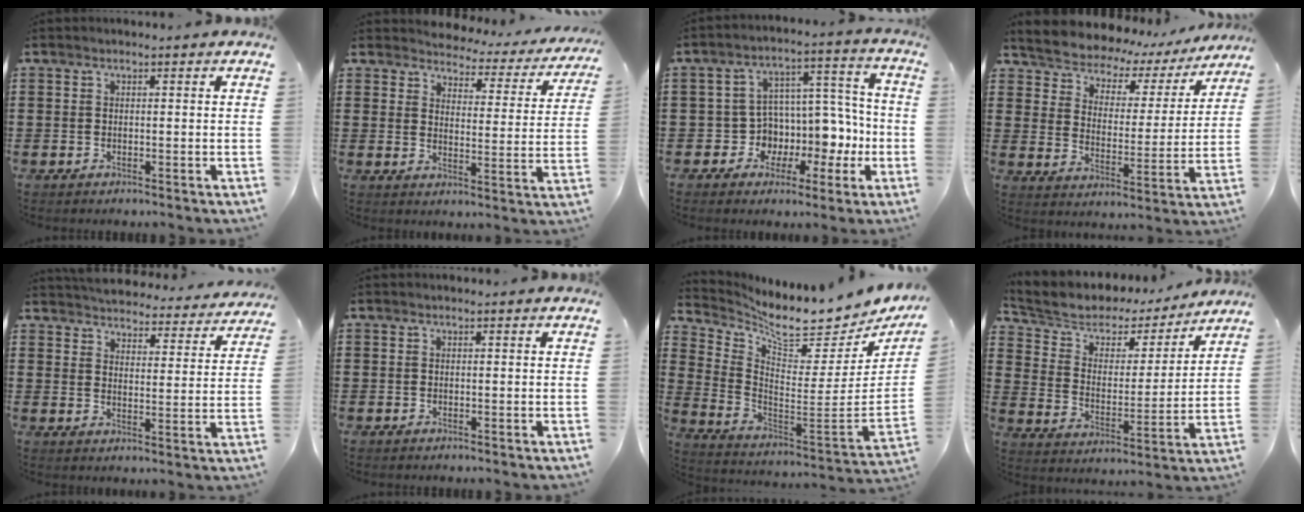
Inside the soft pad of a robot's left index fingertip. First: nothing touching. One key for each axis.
{"total": 2.9, "fx": 2.9, "fy": 0.6, "fz": 0.1, "tx": -0.024, "ty": -0.025, "tz": 0.043}
{"total": 8.1, "fx": -0.7, "fy": 7.4, "fz": 3.3, "tx": -0.077, "ty": -0.009, "tz": -0.003}
{"total": 4.0, "fx": 3.8, "fy": 1.2, "fz": 0.2, "tx": -0.033, "ty": -0.037, "tz": 0.057}
{"total": 4.5, "fx": 4.5, "fy": -0.1, "fz": 0.0, "tx": -0.025, "ty": -0.039, "tz": 0.076}
{"total": 0.0}
{"total": 8.2, "fx": 7.2, "fy": 1.1, "fz": 3.6, "tx": -0.093, "ty": -0.075, "tz": 0.117}
{"total": 5.6, "fx": 4.7, "fy": 2.8, "fz": 1.3, "tx": -0.058, "ty": -0.028, "tz": 0.076}